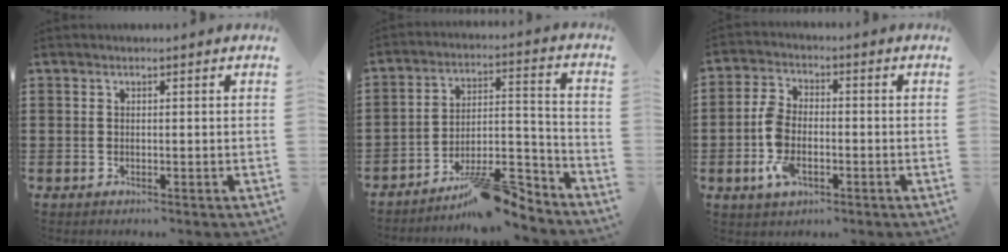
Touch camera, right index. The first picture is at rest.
{"total": 11.7, "force": [-9.7, 2.8, 5.9], "torque": [-0.067, 0.045, -0.174]}
{"total": 6.3, "force": [-1.9, 3.7, 4.7], "torque": [-0.124, 0.000, -0.045]}